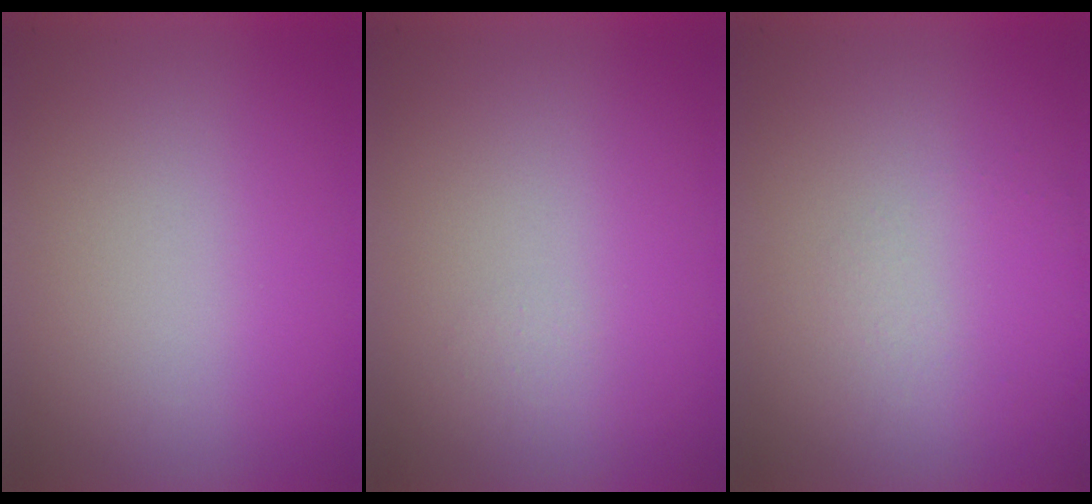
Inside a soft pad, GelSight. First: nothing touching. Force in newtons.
{"total": 1.3}
{"total": 1.1}